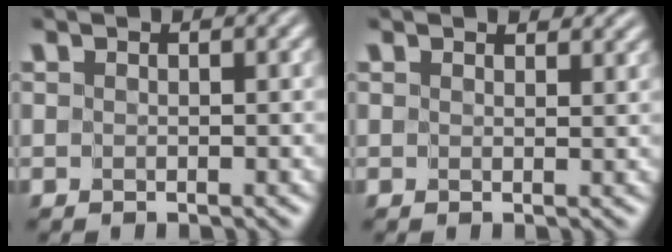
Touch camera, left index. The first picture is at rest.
{"total": 2.3, "force": [1.9, 0.8, 1.0], "torque": [-0.011, 0.001, 0.022]}